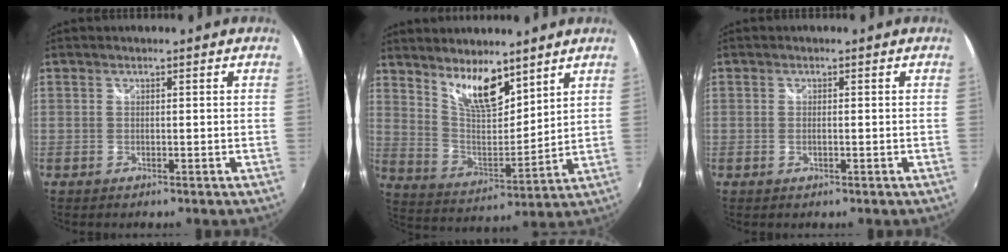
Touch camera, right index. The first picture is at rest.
{"total": 11.2, "force": [8.0, 3.8, 6.8], "torque": [-0.119, -0.004, 0.155]}
{"total": 0.9, "force": [-0.2, 0.3, 0.9], "torque": [-0.019, -0.001, -0.005]}